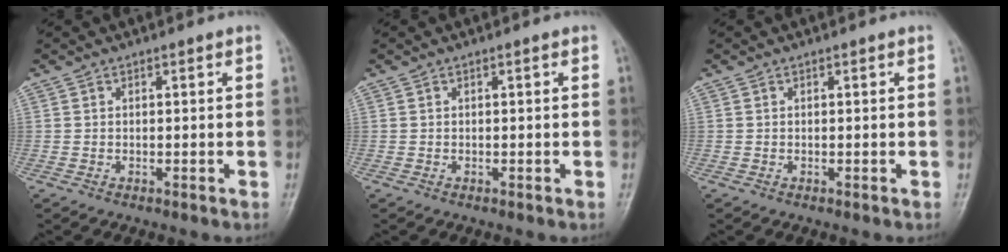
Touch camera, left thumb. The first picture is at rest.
{"total": 0.0}
{"total": 0.0}